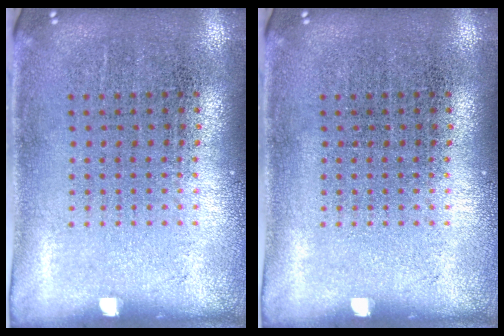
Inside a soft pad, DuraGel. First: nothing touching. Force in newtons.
{"total": 0.0}